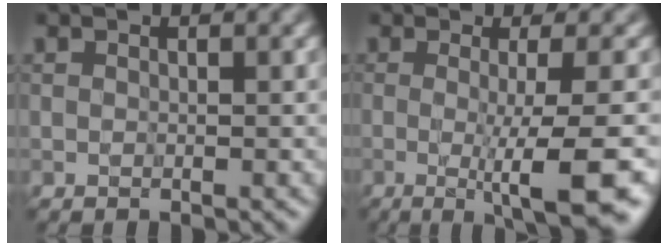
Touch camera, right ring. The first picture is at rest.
{"total": 7.7, "force": [-1.6, 1.3, 7.4], "torque": [-0.094, -0.013, -0.029]}